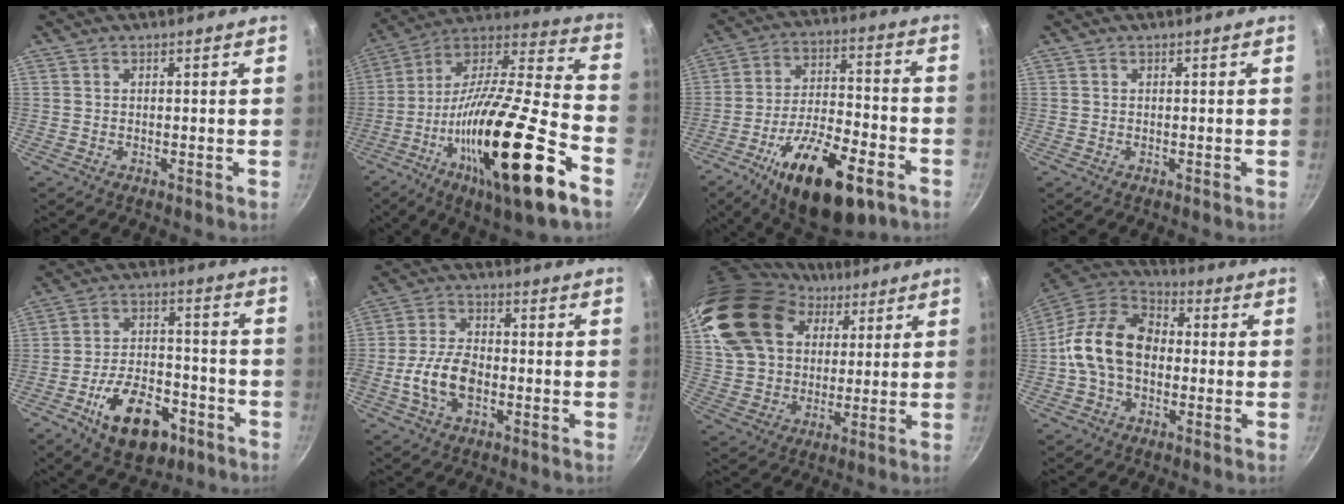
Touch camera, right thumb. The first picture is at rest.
{"total": 31.2, "force": [-12.9, 7.4, 27.4], "torque": [-0.427, 0.041, -0.225]}
{"total": 22.1, "force": [-11.5, 9.0, 16.5], "torque": [-0.250, 0.045, -0.181]}
{"total": 0.0}
{"total": 12.1, "force": [-5.2, 6.2, 9.0], "torque": [-0.127, 0.018, -0.078]}
{"total": 9.5, "force": [-2.6, 5.5, 7.3], "torque": [-0.135, 0.026, -0.055]}
{"total": 23.1, "force": [9.0, 16.8, 13.1], "torque": [-0.228, 0.014, 0.168]}
{"total": 15.7, "force": [-0.9, 11.3, 10.9], "torque": [-0.163, 0.037, -0.035]}